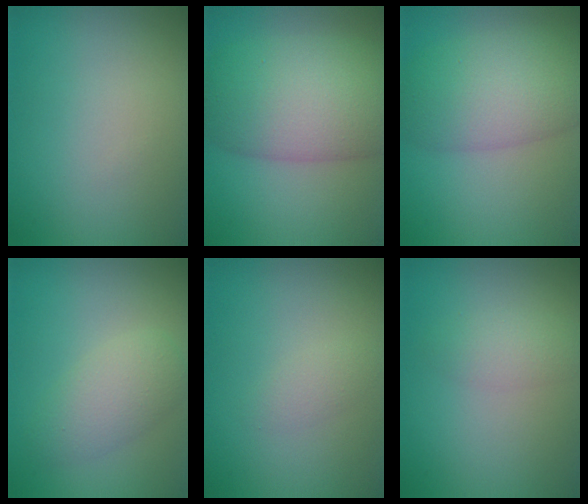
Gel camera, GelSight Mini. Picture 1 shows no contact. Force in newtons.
{"total": 10.0, "press": 10.0, "slide": 0.5}
{"total": 7.4, "press": 7.4, "slide": 0.2}
{"total": 3.1, "press": 3.1, "slide": 0.1}
{"total": 1.1, "press": 1.1, "slide": 0.1}
{"total": 1.8, "press": 1.8, "slide": 0.0}